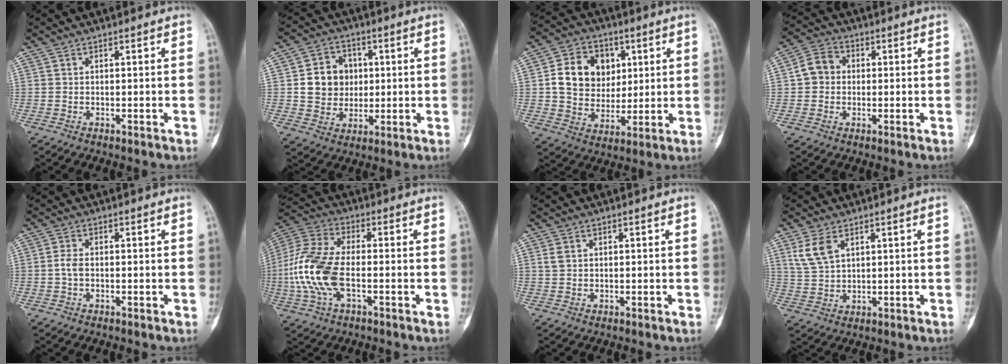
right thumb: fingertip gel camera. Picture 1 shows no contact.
{"total": 10.0, "force": [1.2, 8.9, 4.5], "torque": [-0.033, 0.002, 0.023]}
{"total": 13.7, "force": [3.1, 11.3, 7.2], "torque": [-0.084, -0.001, 0.056]}
{"total": 5.8, "force": [0.2, 5.1, 2.8], "torque": [-0.036, 0.015, -0.008]}
{"total": 2.1, "force": [-0.3, 1.2, 1.7], "torque": [-0.036, 0.003, -0.010]}
{"total": 14.6, "force": [-2.5, 7.1, 12.5], "torque": [-0.283, 0.020, -0.051]}
{"total": 1.4, "force": [0.5, 0.9, 0.8], "torque": [-0.020, 0.005, 0.014]}
{"total": 5.7, "force": [2.9, 3.1, 3.7], "torque": [-0.075, -0.006, 0.068]}